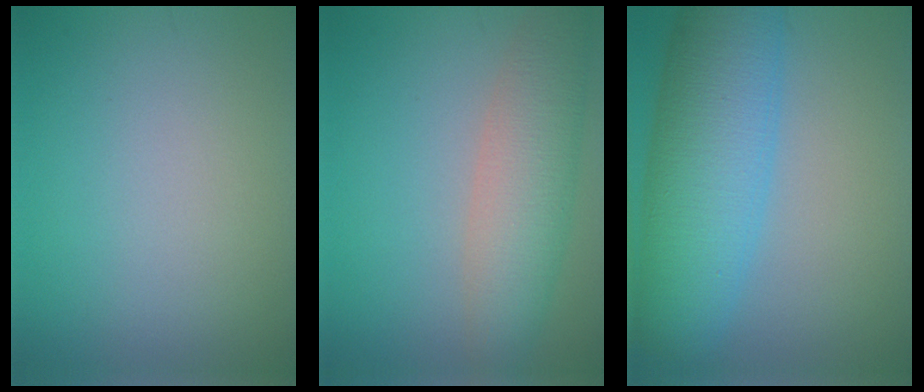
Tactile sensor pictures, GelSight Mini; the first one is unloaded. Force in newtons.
{"total": 6.0, "press": 6.0, "slide": 0.1}
{"total": 10.4, "press": 10.4, "slide": 0.3}